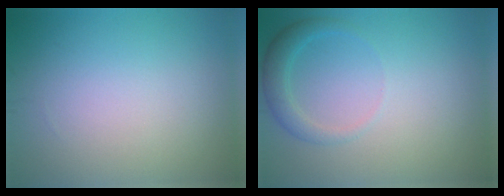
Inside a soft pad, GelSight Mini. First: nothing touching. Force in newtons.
{"total": 2.1, "press": 2.1, "slide": 0.2}